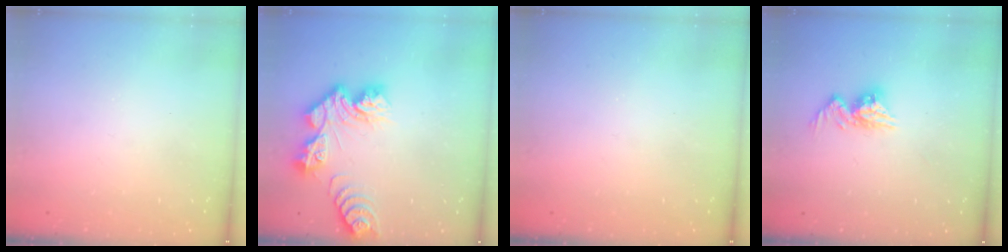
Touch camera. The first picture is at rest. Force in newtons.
{"total": 13.2, "press": 13.2, "slide": 1.2}
{"total": 0.0}
{"total": 9.8, "press": 9.8, "slide": 0.8}